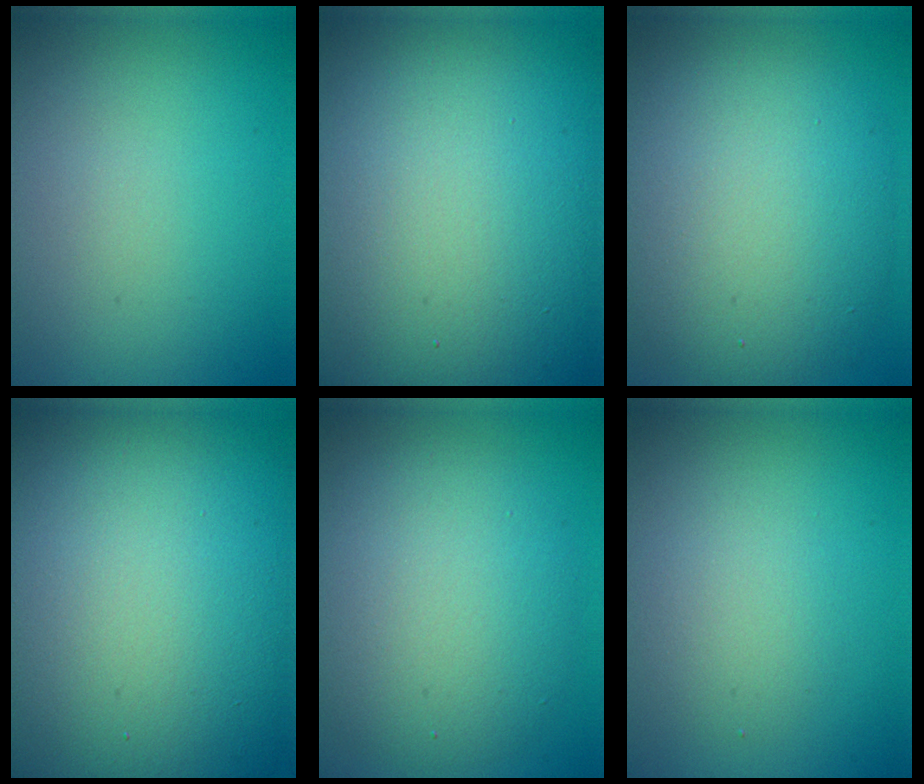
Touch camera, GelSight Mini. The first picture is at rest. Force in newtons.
{"total": 26.3, "press": 26.2, "slide": 1.4}
{"total": 10.0, "press": 10.0, "slide": 0.1}
{"total": 22.3, "press": 22.3, "slide": 0.7}
{"total": 7.1, "press": 7.1, "slide": 0.3}
{"total": 2.2, "press": 2.2, "slide": 0.0}